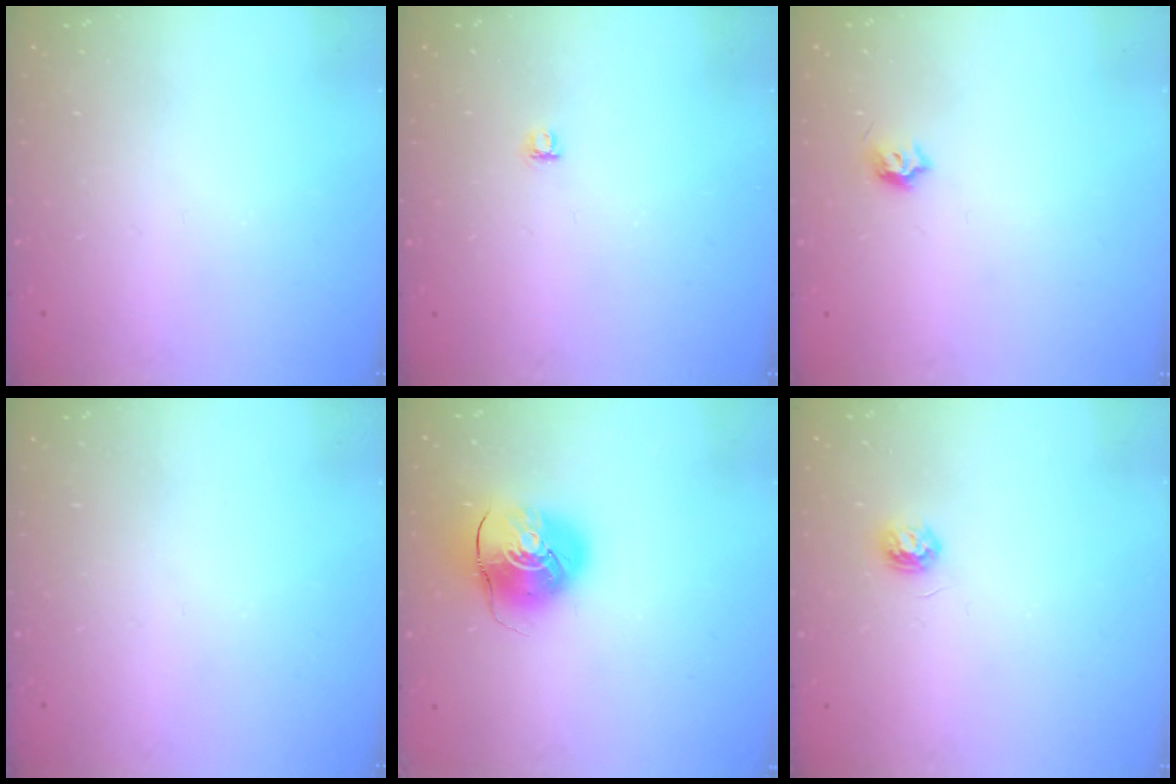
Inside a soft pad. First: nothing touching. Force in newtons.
{"total": 3.8, "press": 3.8, "slide": 0.5}
{"total": 4.0, "press": 3.9, "slide": 0.7}
{"total": 0.0}
{"total": 9.7, "press": 9.6, "slide": 1.2}
{"total": 4.5, "press": 4.4, "slide": 0.5}